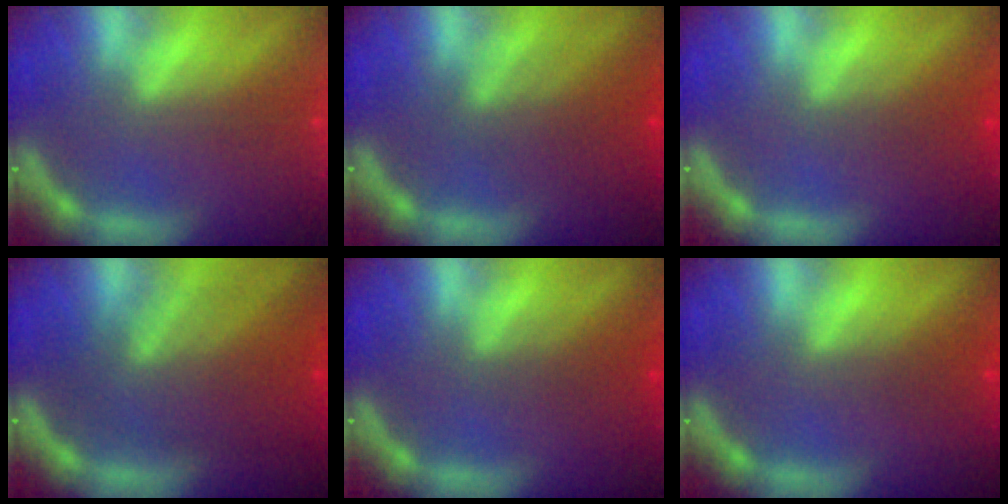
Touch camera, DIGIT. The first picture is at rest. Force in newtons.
{"total": 4.5}
{"total": 2.4}
{"total": 8.1}
{"total": 2.4}
{"total": 1.5}